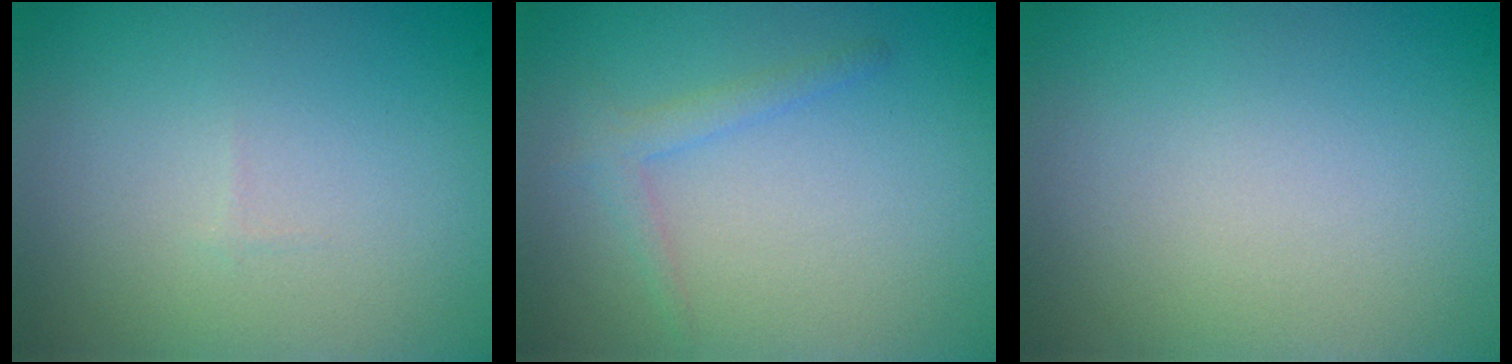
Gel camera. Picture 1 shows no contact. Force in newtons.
{"total": 1.4, "press": 1.4, "slide": 0.1}
{"total": 0.0}